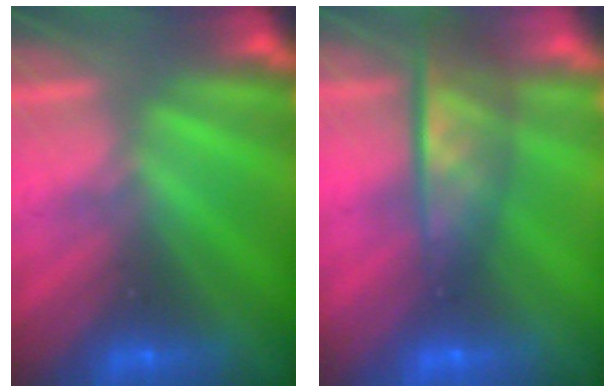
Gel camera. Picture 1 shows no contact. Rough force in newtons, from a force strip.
{"total": 7.5}